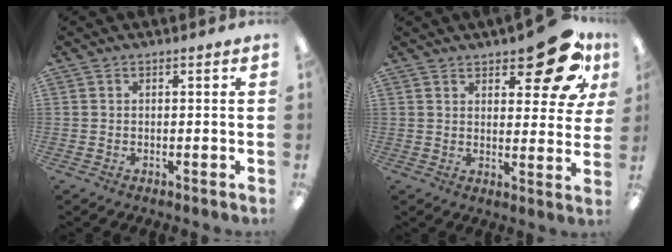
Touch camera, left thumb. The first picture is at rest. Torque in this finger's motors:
{"motor_torque": [-0.11, 0.27, -0.40, 0.20, 0.20]}